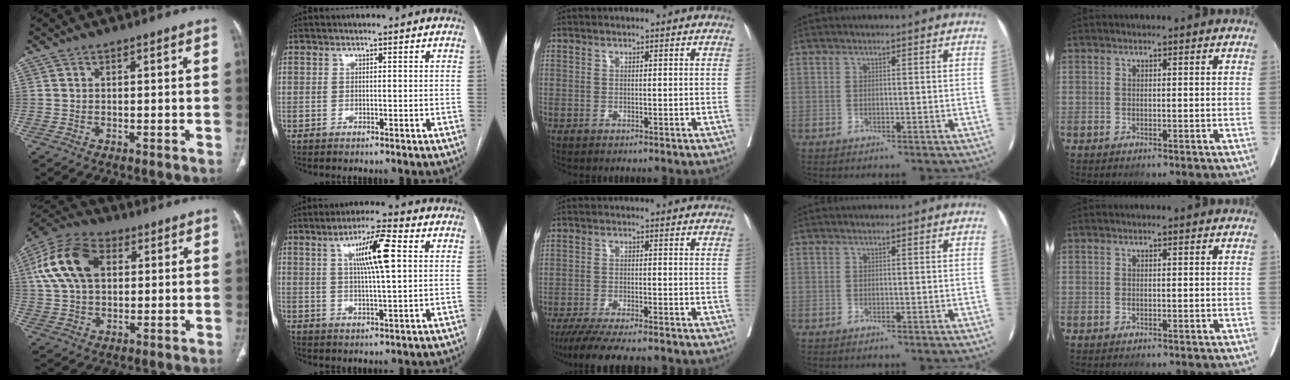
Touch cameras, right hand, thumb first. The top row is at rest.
{"thumb": {"total": 14.7, "force": [3.8, 9.5, 10.5], "torque": [-0.201, 0.018, 0.065]}, "index": {"total": 9.2, "force": [2.5, 0.8, 8.8], "torque": [-0.154, 0.010, 0.042]}, "middle": {"total": 11.8, "force": [-10.2, 1.4, 5.9], "torque": [-0.080, -0.020, -0.153]}}